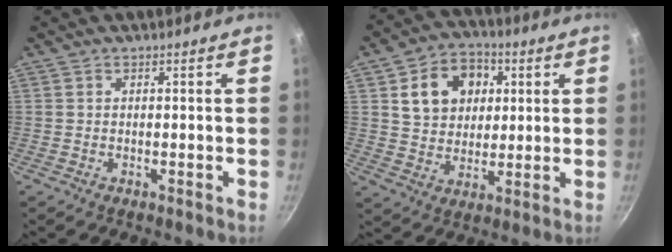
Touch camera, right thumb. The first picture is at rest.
{"total": 13.1, "force": [3.7, 10.3, 7.1], "torque": [-0.087, 0.006, 0.059]}